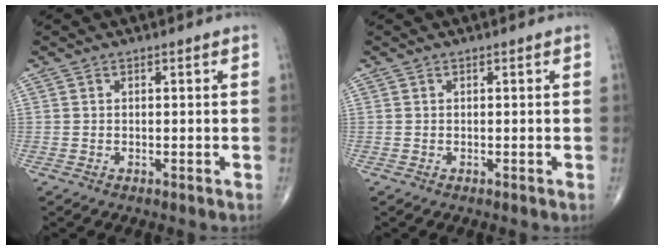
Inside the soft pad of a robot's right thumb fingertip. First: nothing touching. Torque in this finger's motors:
{"motor_torque": [0.01, 0.01, 0.08, 0.08, 0.01]}